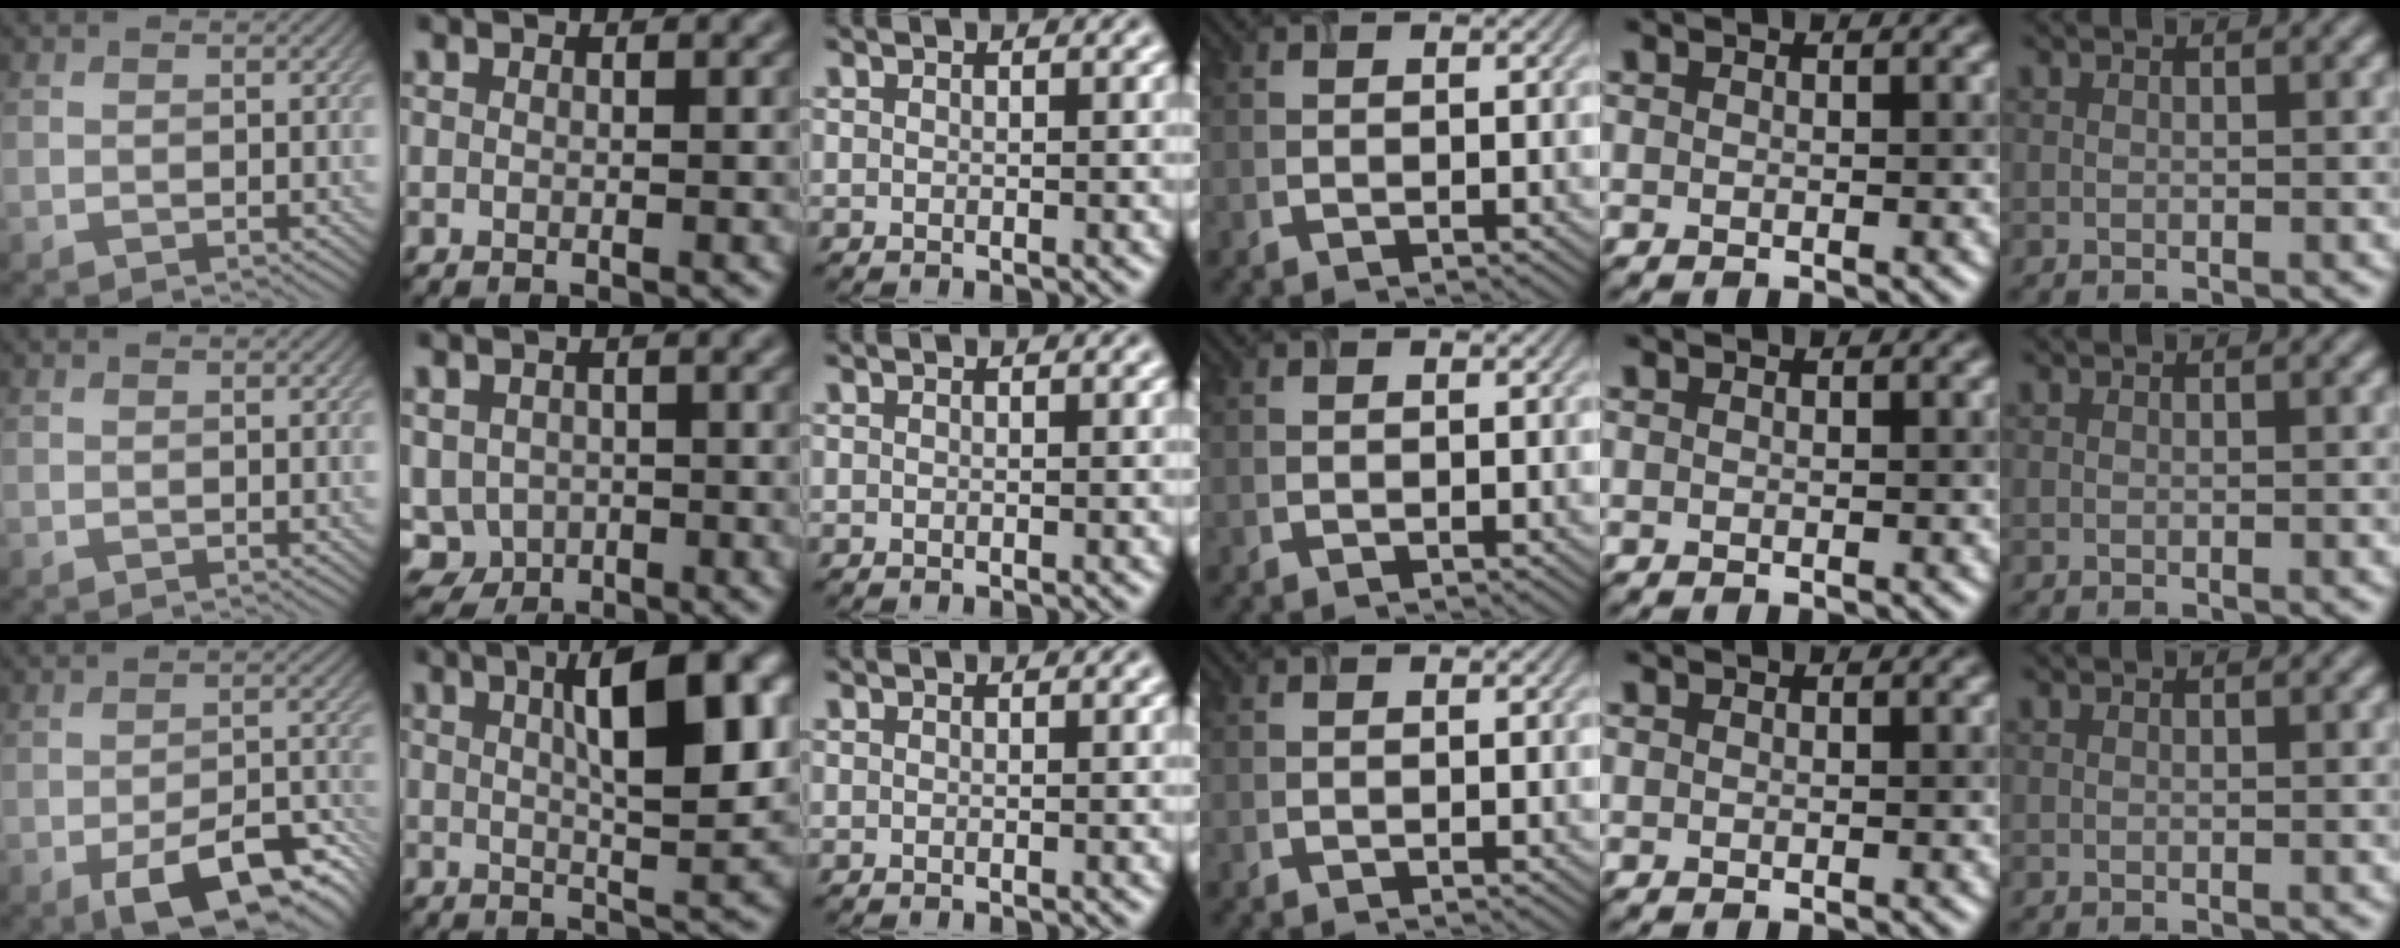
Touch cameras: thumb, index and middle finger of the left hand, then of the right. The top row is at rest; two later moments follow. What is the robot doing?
{"motion": "close", "object": "airpods case & airpods"}